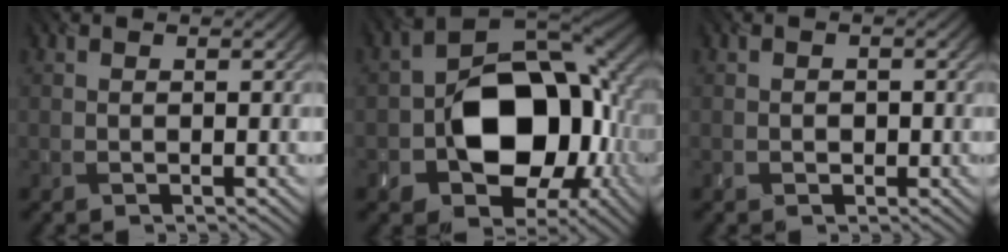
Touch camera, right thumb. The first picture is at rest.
{"total": 15.1, "force": [-3.0, 10.8, 10.1], "torque": [-0.127, -0.015, -0.059]}
{"total": 1.2, "force": [-0.6, 1.0, 0.0], "torque": [0.003, -0.013, -0.002]}